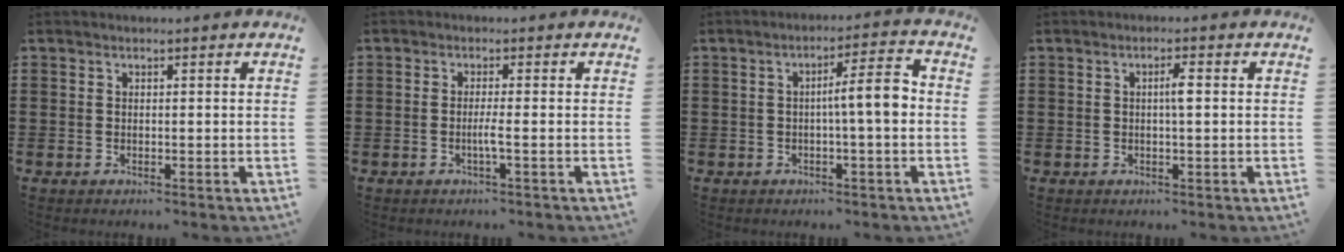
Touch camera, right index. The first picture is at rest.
{"total": 1.8, "force": [-0.7, -0.4, 1.6], "torque": [-0.035, -0.008, -0.017]}
{"total": 6.2, "force": [-0.2, 0.8, 6.1], "torque": [-0.105, 0.001, -0.010]}
{"total": 2.1, "force": [0.1, 0.2, 2.1], "torque": [-0.040, -0.001, 0.000]}